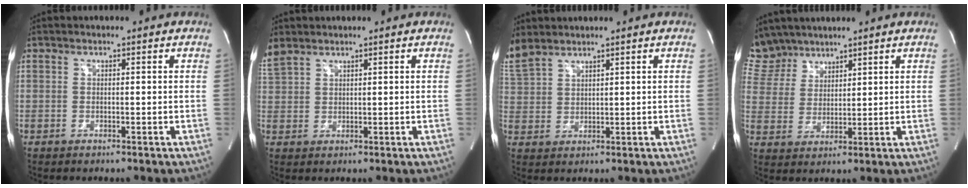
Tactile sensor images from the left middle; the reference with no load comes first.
{"total": 3.8, "force": [3.3, 1.2, 1.4], "torque": [-0.054, 0.021, 0.082]}
{"total": 6.2, "force": [5.6, 1.7, 2.1], "torque": [-0.069, 0.015, 0.130]}
{"total": 7.5, "force": [6.7, 3.2, 0.2], "torque": [-0.009, 0.011, 0.145]}